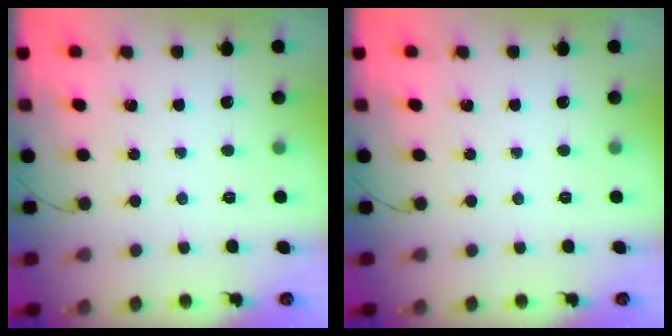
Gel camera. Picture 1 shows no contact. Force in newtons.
{"total": 0.0}